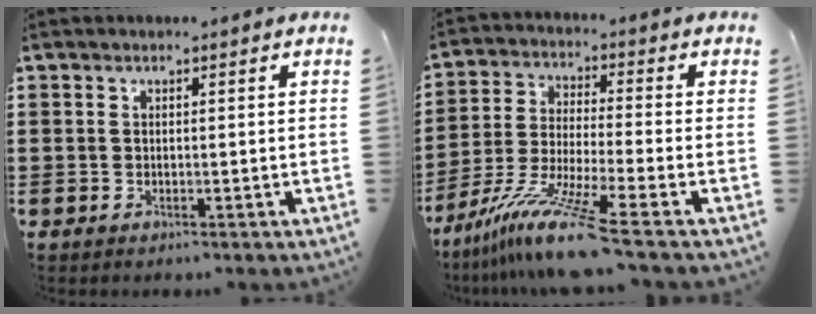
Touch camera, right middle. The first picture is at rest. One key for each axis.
{"total": 11.5, "fx": -9.0, "fy": -0.4, "fz": 7.2, "tx": -0.146, "ty": -0.006, "tz": -0.176}